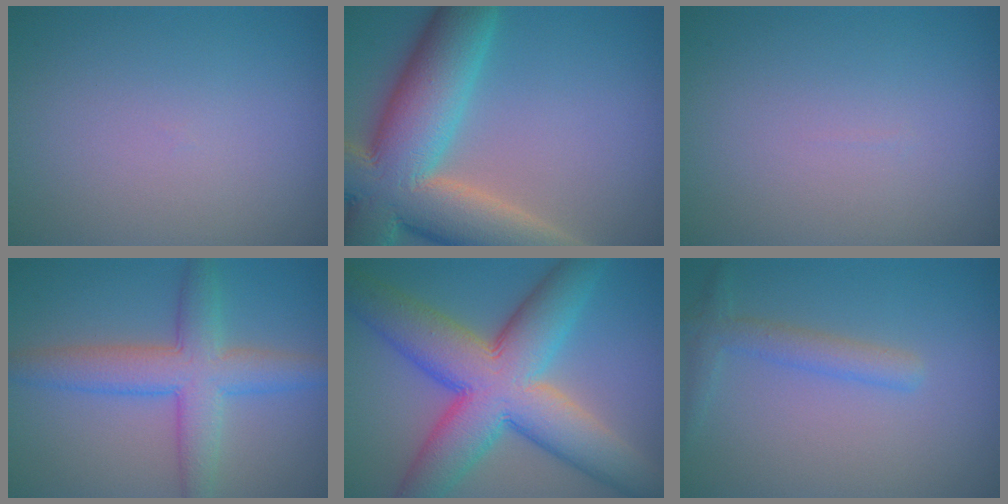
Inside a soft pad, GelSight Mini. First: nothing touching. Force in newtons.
{"total": 13.4, "press": 13.3, "slide": 1.1}
{"total": 0.0}
{"total": 5.6, "press": 5.6, "slide": 0.2}
{"total": 12.1, "press": 12.1, "slide": 0.7}
{"total": 2.2, "press": 2.2, "slide": 0.1}